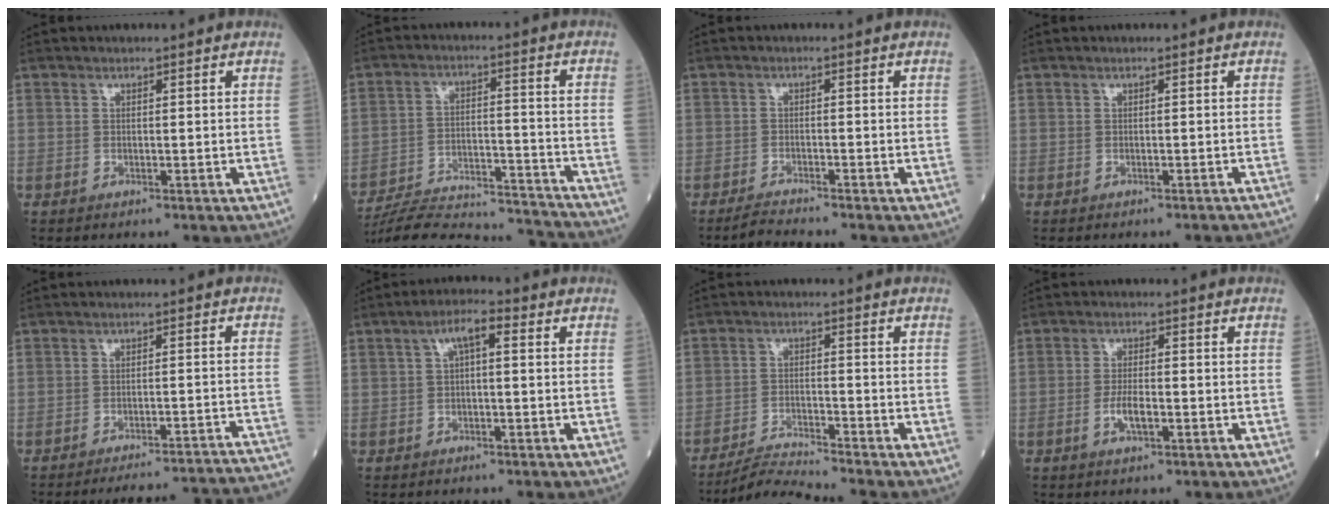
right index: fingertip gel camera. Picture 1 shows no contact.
{"total": 21.6, "force": [-20.8, 1.8, 5.5], "torque": [-0.102, -0.004, -0.301]}
{"total": 2.7, "force": [-2.5, -0.8, 0.4], "torque": [-0.021, -0.015, -0.049]}
{"total": 3.8, "force": [-3.6, -0.5, 1.1], "torque": [-0.011, -0.011, -0.039]}
{"total": 20.2, "force": [-19.6, -1.4, 4.7], "torque": [-0.019, -0.013, -0.234]}
{"total": 4.1, "force": [1.0, 1.1, 3.9], "torque": [-0.069, 0.020, 0.015]}
{"total": 5.0, "force": [-4.6, -1.9, 0.3], "torque": [-0.019, -0.020, -0.087]}
{"total": 3.6, "force": [-1.2, 1.0, 3.2], "torque": [-0.061, 0.001, -0.021]}